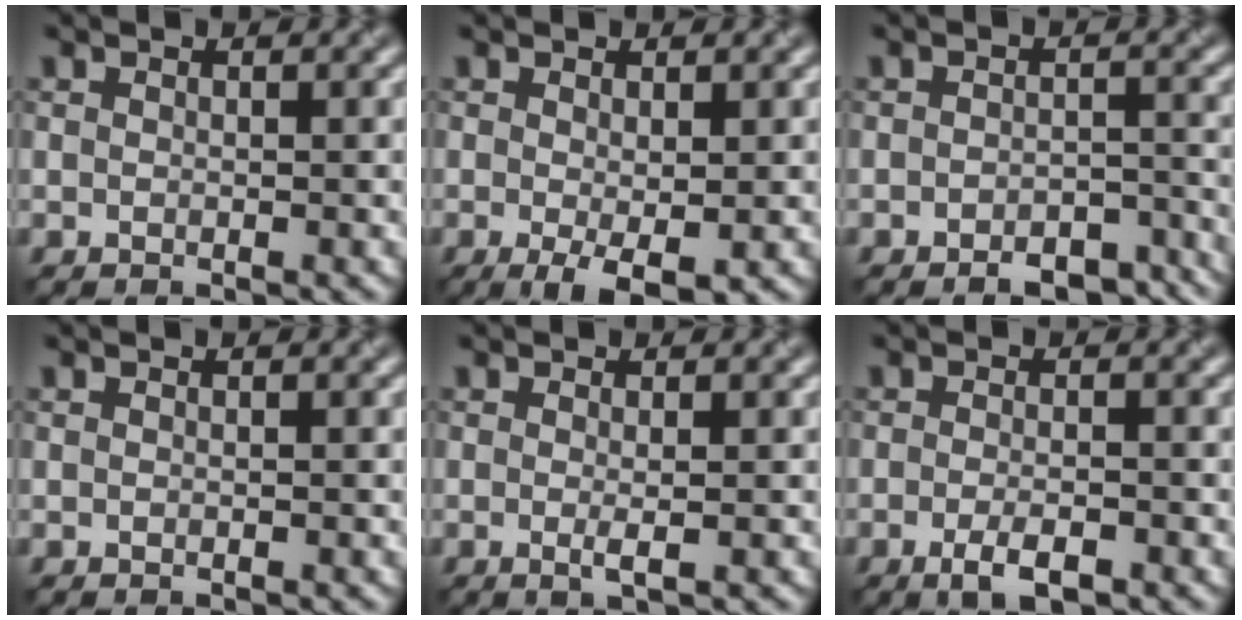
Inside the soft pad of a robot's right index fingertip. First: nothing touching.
{"total": 2.6, "force": [-0.9, 0.4, 2.4], "torque": [-0.046, -0.005, -0.004]}
{"total": 4.0, "force": [-3.6, 0.7, 1.6], "torque": [-0.025, 0.002, -0.037]}
{"total": 0.0}
{"total": 1.0, "force": [-0.5, -0.1, 0.8], "torque": [-0.021, 0.001, -0.004]}
{"total": 2.4, "force": [-1.7, 0.4, 1.6], "torque": [-0.034, 0.001, -0.020]}